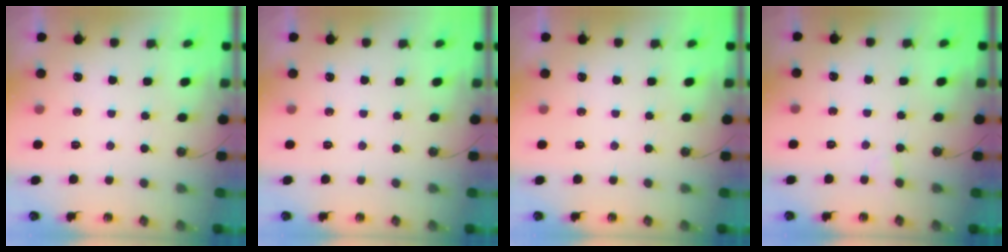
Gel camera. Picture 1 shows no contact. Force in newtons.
{"total": 0.0}
{"total": 0.0}
{"total": 2.3, "press": 2.3, "slide": 0.1}